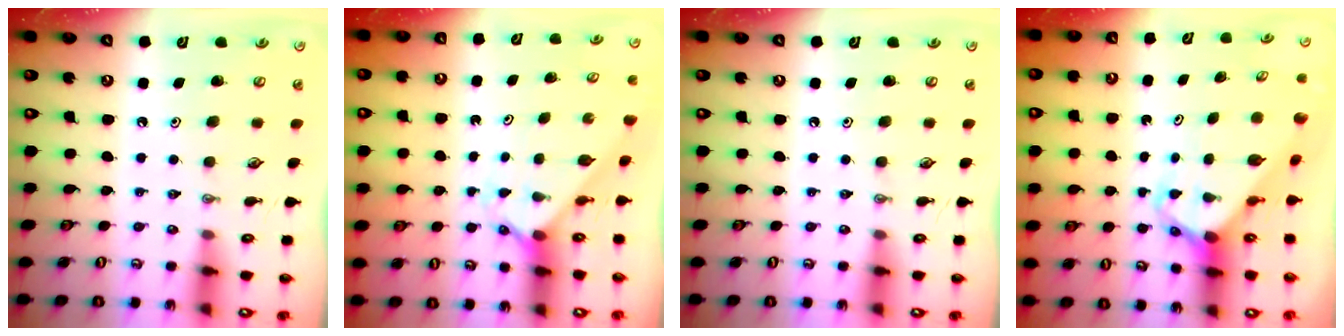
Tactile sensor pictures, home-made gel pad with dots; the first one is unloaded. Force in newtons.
{"total": 1.9, "press": 1.9, "slide": 0.2}
{"total": 0.0}
{"total": 3.7, "press": 3.7, "slide": 0.1}